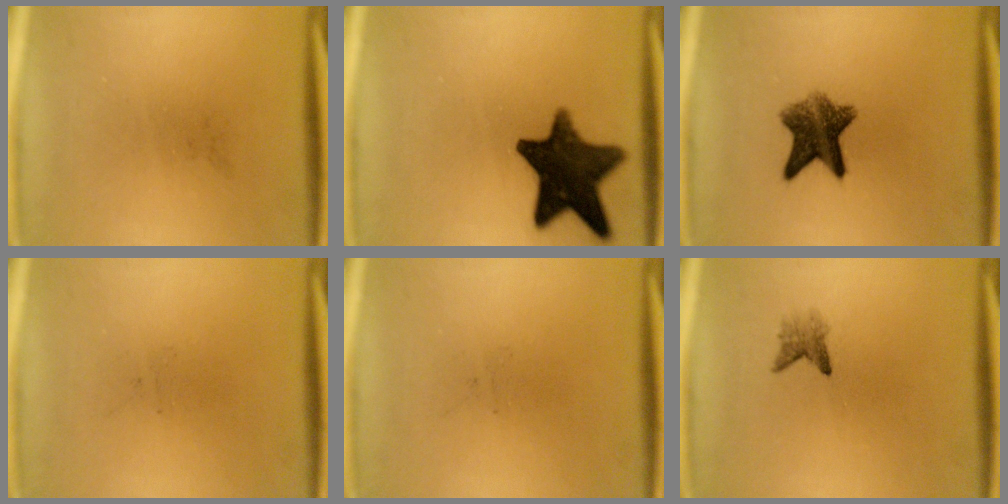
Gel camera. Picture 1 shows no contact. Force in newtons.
{"total": 14.5}
{"total": 7.7}
{"total": 0.0}
{"total": 0.0}
{"total": 1.8}